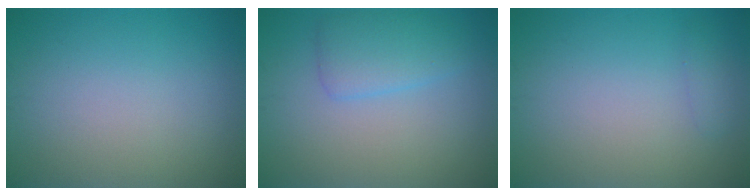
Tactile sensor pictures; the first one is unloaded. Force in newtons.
{"total": 3.0, "press": 3.0, "slide": 0.2}
{"total": 0.8, "press": 0.8, "slide": 0.0}